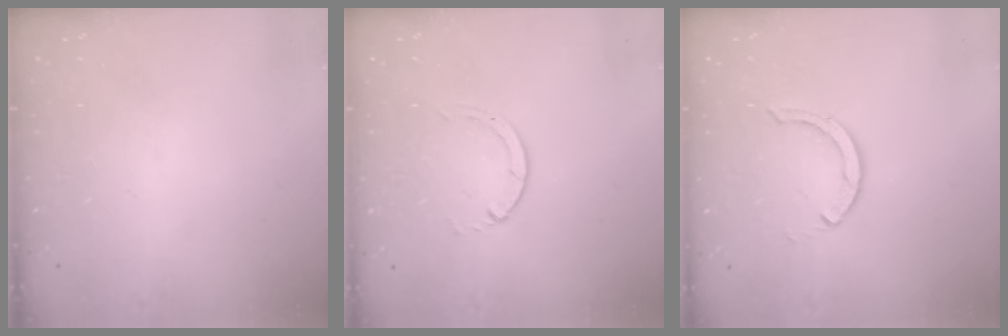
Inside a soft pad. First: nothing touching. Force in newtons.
{"total": 1.3, "press": 1.3, "slide": 0.2}
{"total": 2.9, "press": 2.9, "slide": 0.4}